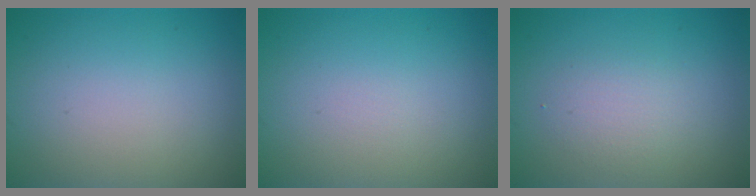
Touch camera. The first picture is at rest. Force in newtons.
{"total": 0.0}
{"total": 1.9, "press": 1.9, "slide": 0.1}